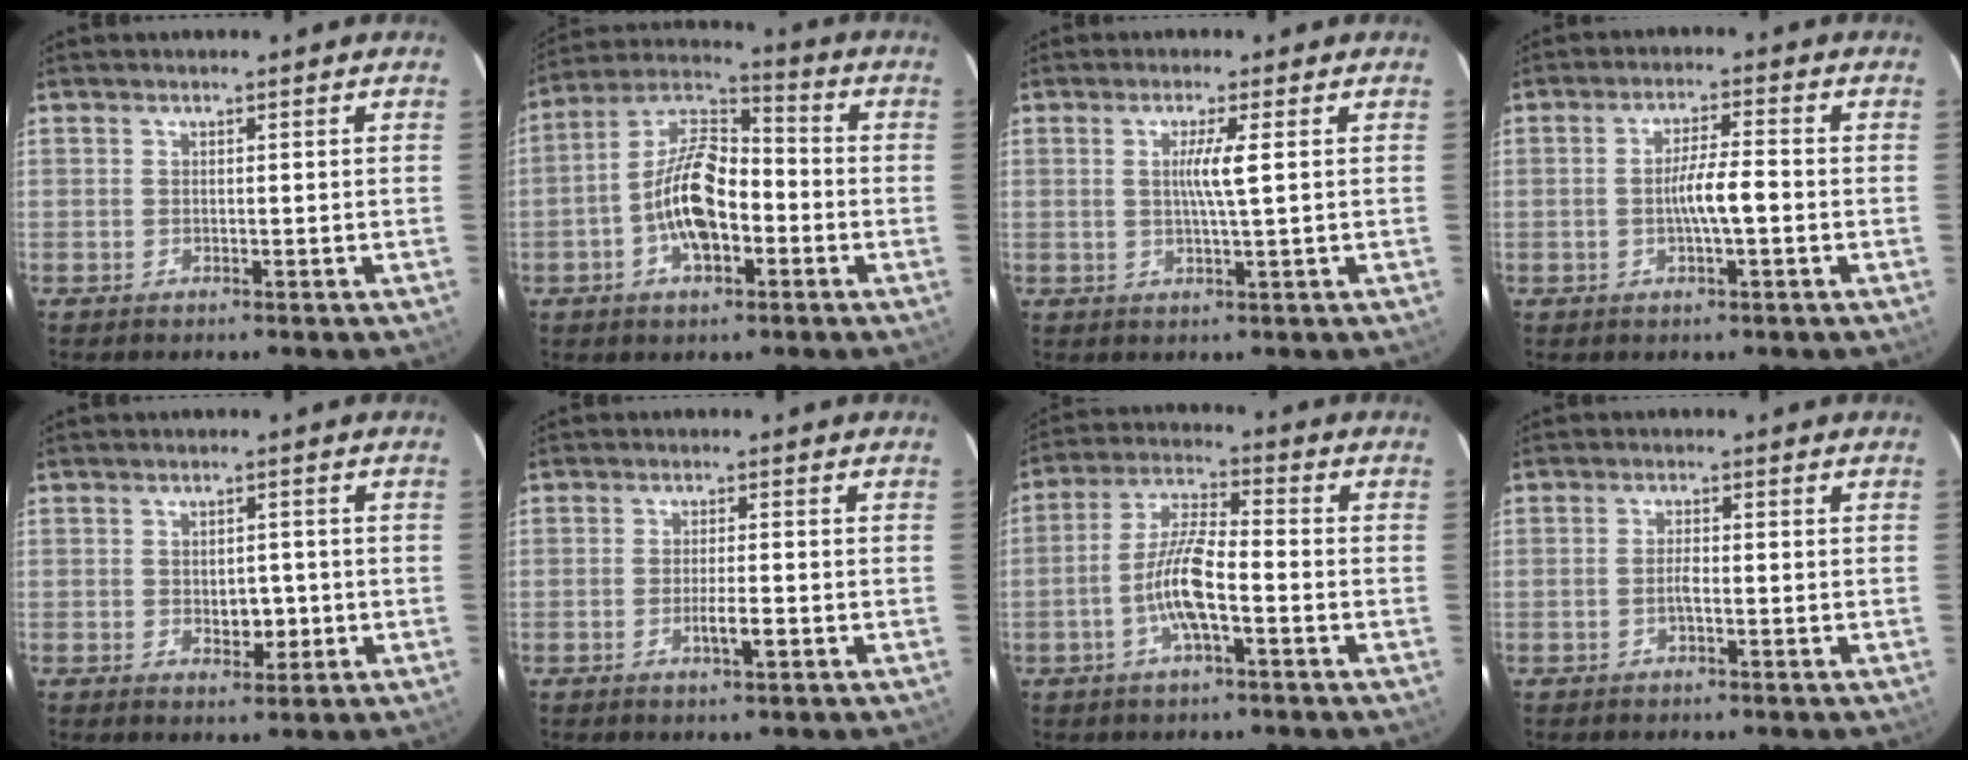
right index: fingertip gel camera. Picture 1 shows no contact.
{"total": 12.4, "force": [-3.0, 5.2, 10.9], "torque": [-0.219, 0.024, -0.057]}
{"total": 3.7, "force": [0.6, -0.7, 3.6], "torque": [-0.070, -0.005, 0.009]}
{"total": 5.0, "force": [-1.0, 0.4, 4.9], "torque": [-0.092, 0.004, -0.017]}
{"total": 3.5, "force": [-0.6, 2.1, 2.8], "torque": [-0.035, 0.001, -0.001]}
{"total": 3.1, "force": [-1.1, 0.3, 2.9], "torque": [-0.051, -0.002, -0.017]}
{"total": 9.2, "force": [-2.8, 1.8, 8.5], "torque": [-0.172, 0.010, -0.057]}
{"total": 1.7, "force": [-0.5, 0.3, 1.6], "torque": [-0.032, 0.002, -0.010]}